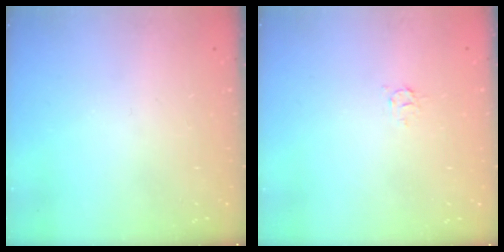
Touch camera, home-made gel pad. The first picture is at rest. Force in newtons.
{"total": 3.6, "press": 3.6, "slide": 0.3}